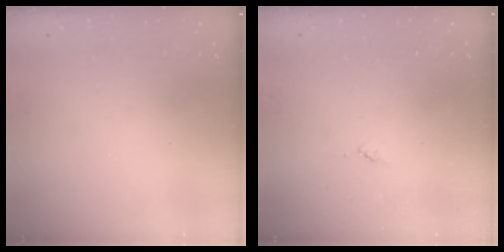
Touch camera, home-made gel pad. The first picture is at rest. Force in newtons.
{"total": 4.0, "press": 3.9, "slide": 0.5}